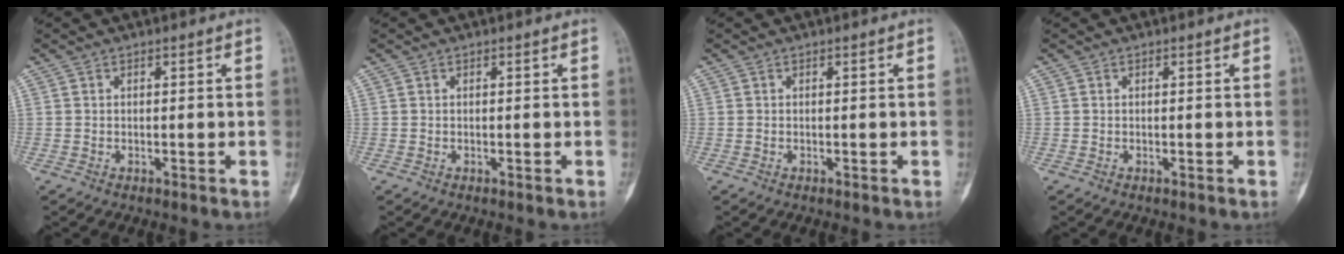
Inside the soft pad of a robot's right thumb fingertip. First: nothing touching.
{"total": 0.0}
{"total": 0.0}
{"total": 0.0}